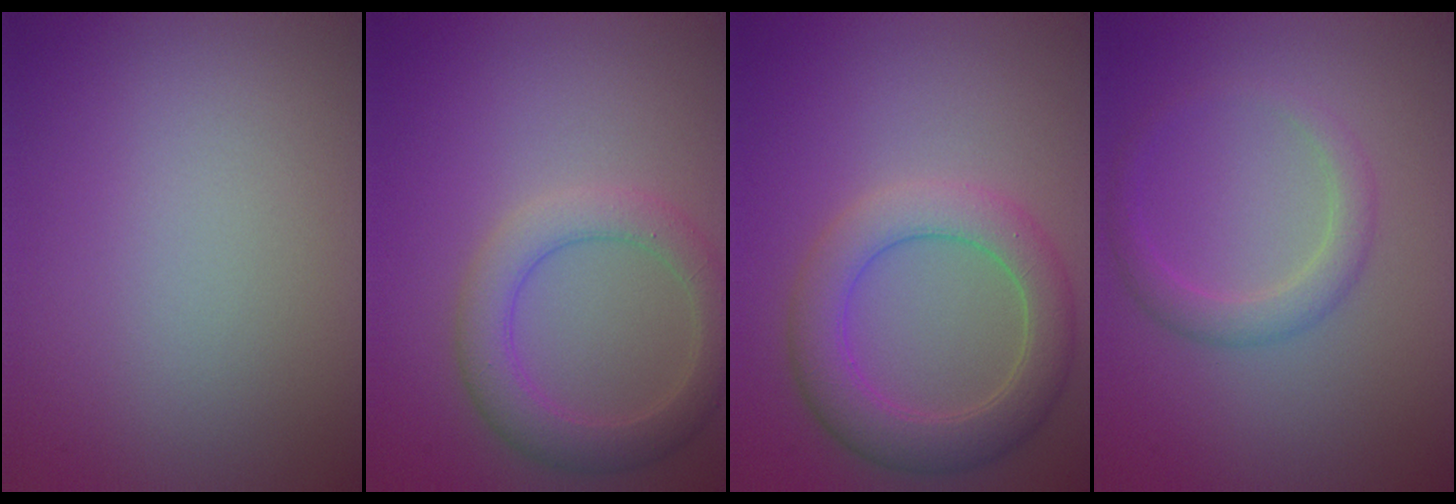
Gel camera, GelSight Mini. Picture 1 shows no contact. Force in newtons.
{"total": 4.1, "press": 4.1, "slide": 0.1}
{"total": 5.3, "press": 5.3, "slide": 0.2}
{"total": 2.2, "press": 2.2, "slide": 0.1}